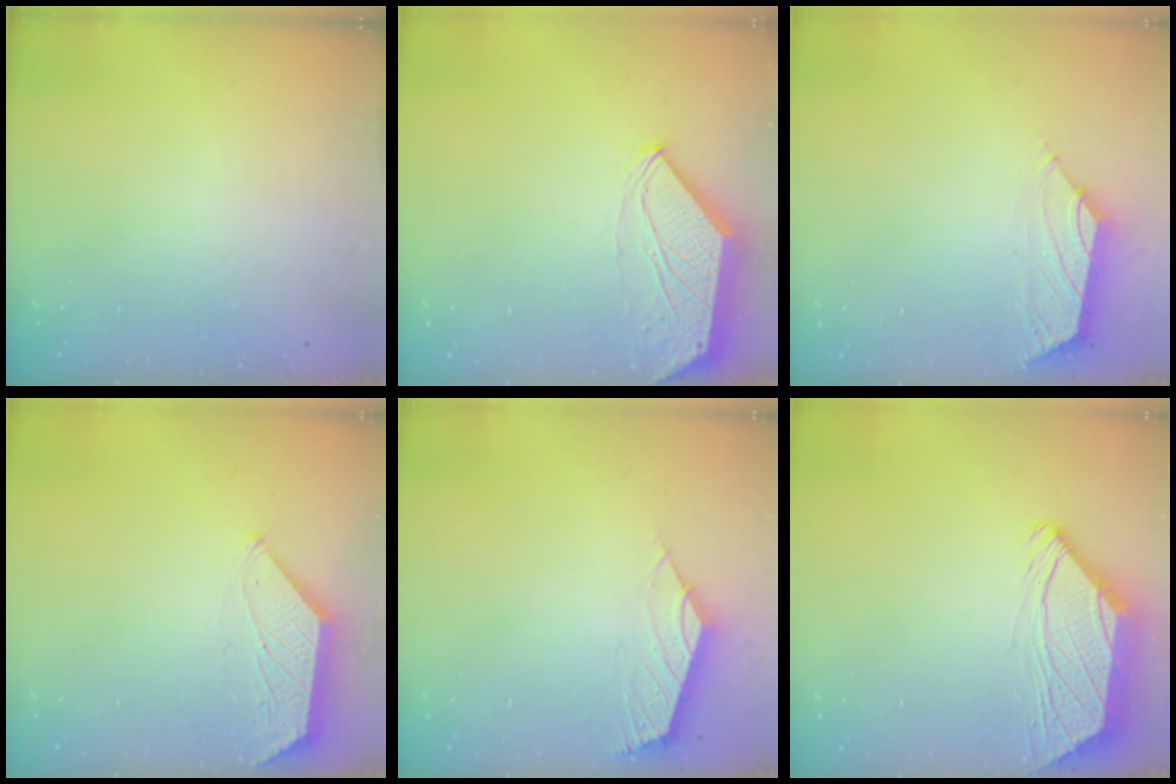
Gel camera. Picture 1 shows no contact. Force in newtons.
{"total": 0.0}
{"total": 1.6, "press": 1.5, "slide": 0.6}
{"total": 1.2, "press": 1.2, "slide": 0.3}
{"total": 2.6, "press": 2.5, "slide": 0.6}
{"total": 2.0, "press": 2.0, "slide": 0.6}